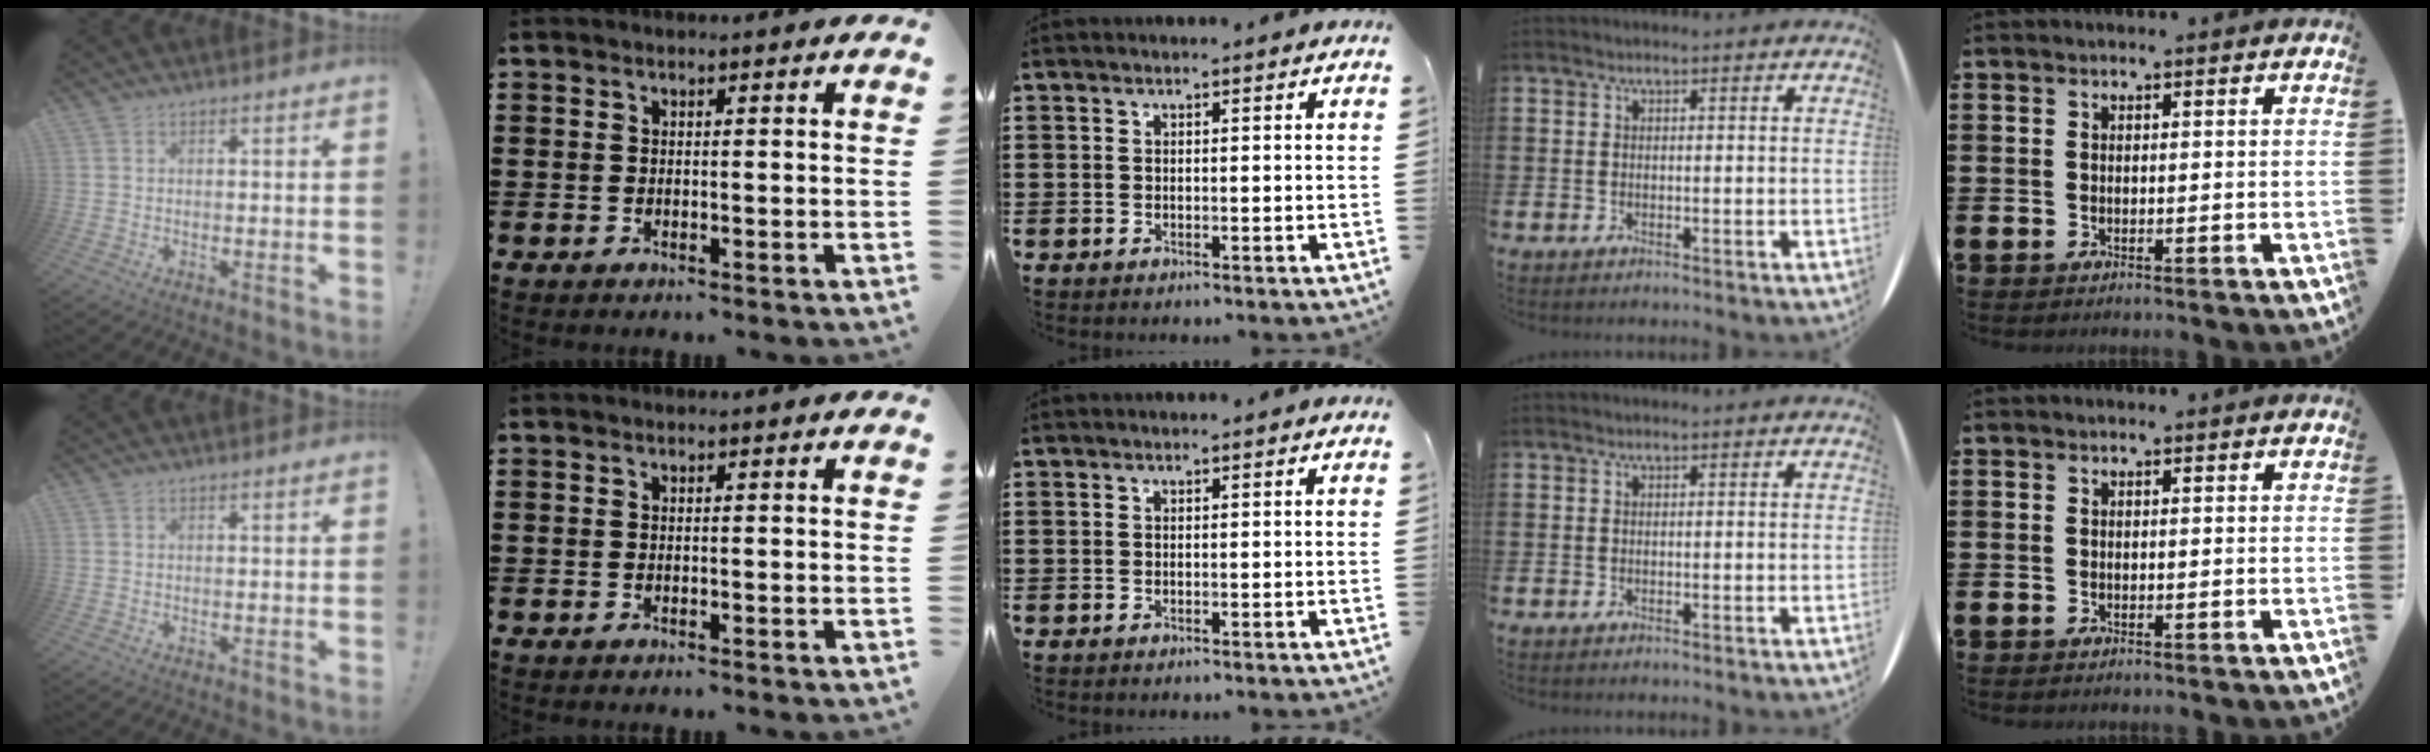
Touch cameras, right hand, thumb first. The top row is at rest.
{}